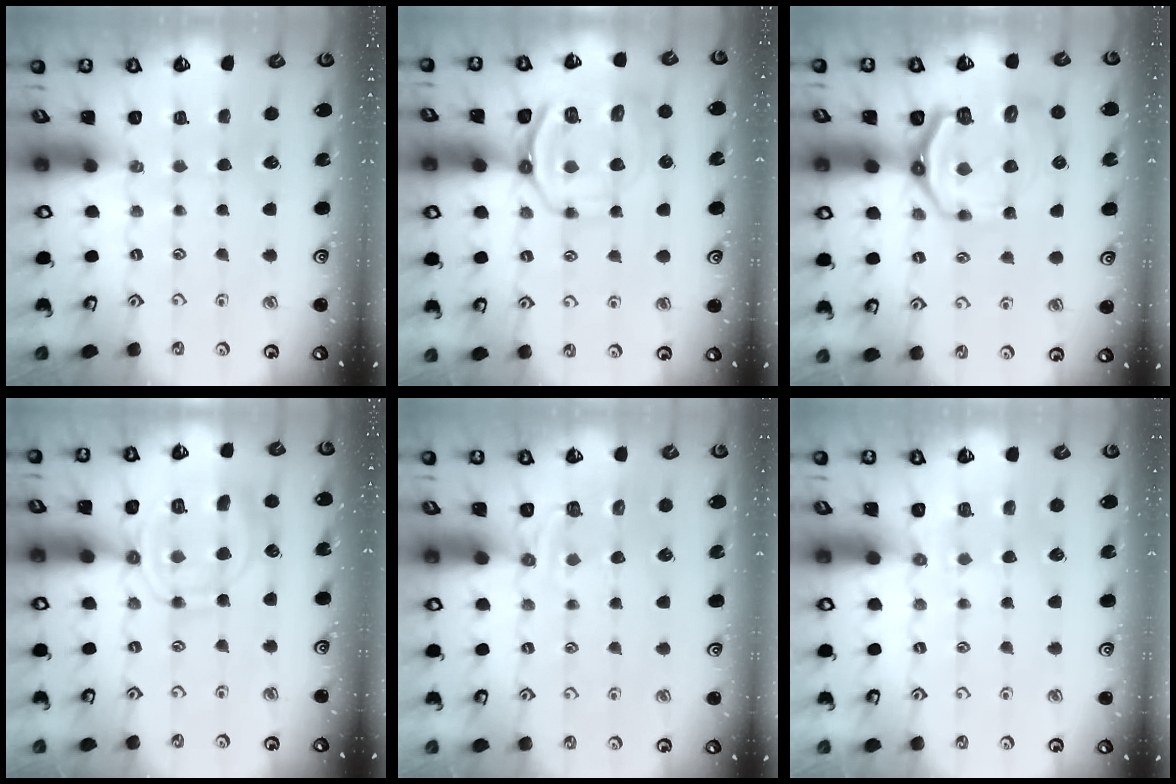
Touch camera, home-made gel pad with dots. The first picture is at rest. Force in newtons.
{"total": 11.7, "press": 11.6, "slide": 1.5}
{"total": 13.3, "press": 12.7, "slide": 3.9}
{"total": 12.5, "press": 12.4, "slide": 1.3}
{"total": 4.2, "press": 3.6, "slide": 2.2}
{"total": 4.9, "press": 4.8, "slide": 1.2}